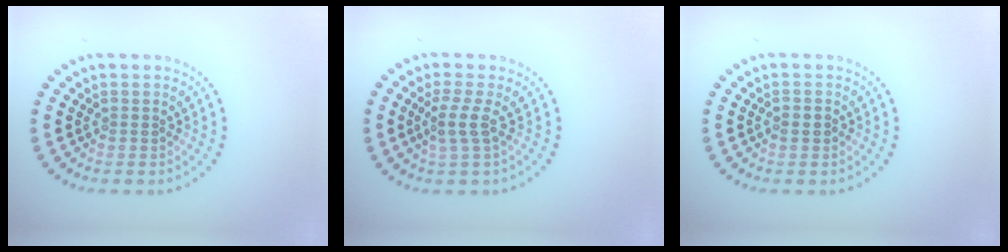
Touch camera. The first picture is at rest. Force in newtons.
{"total": 2.1, "press": 1.5, "slide": 1.4}
{"total": 1.1, "press": 1.0, "slide": 0.4}